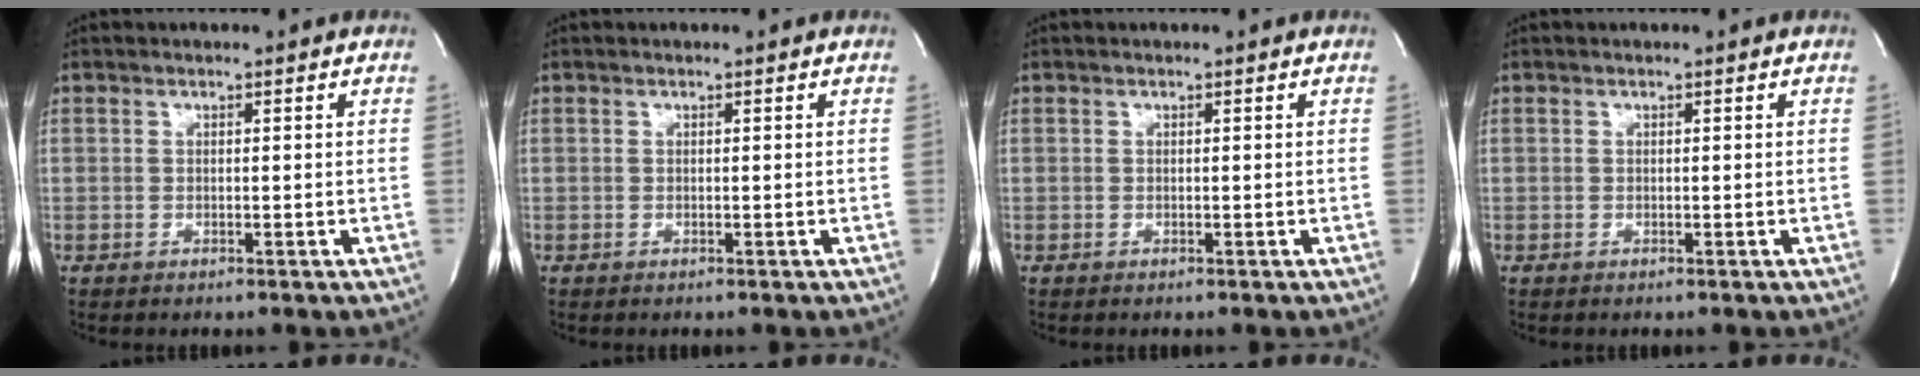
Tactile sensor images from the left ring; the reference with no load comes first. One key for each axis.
{"total": 0.0}
{"total": 0.0}
{"total": 0.0}